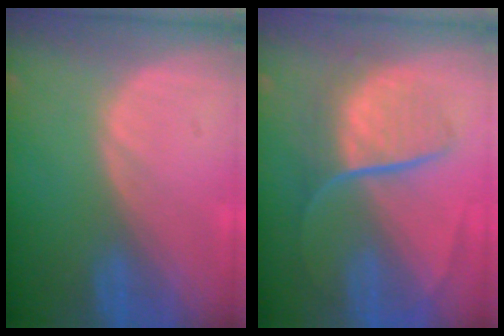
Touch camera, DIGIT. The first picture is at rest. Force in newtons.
{"total": 9.2, "press": 7.6, "slide": 5.2}